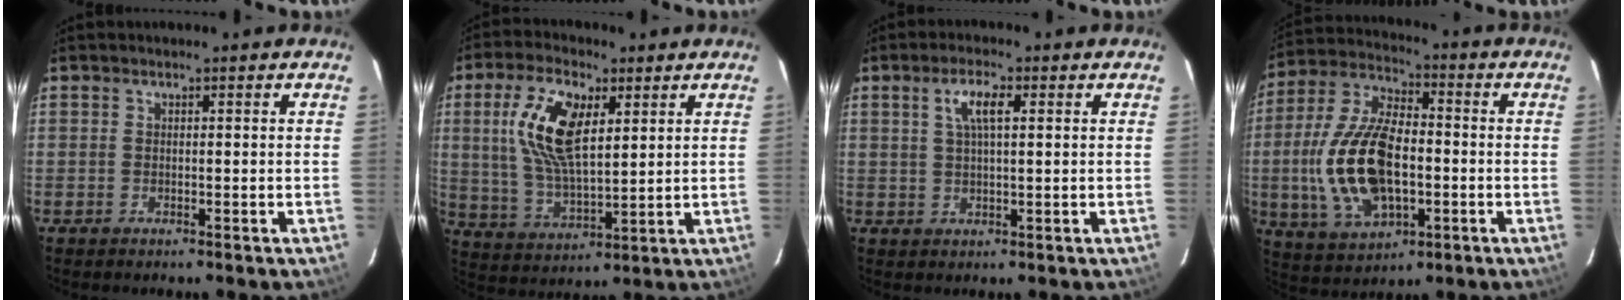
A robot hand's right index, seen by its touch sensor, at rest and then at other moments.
{"total": 13.6, "force": [4.3, 6.0, 11.4], "torque": [-0.227, 0.010, 0.090]}
{"total": 4.5, "force": [1.6, 1.2, 4.0], "torque": [-0.078, 0.008, 0.030]}
{"total": 18.4, "force": [-2.6, 9.7, 15.4], "torque": [-0.327, 0.006, -0.038]}